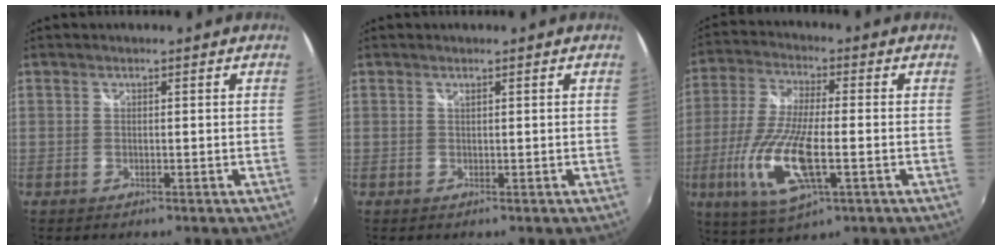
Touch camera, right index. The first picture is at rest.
{"total": 0.0}
{"total": 15.2, "force": [-4.3, 4.5, 13.9], "torque": [-0.298, -0.018, -0.081]}